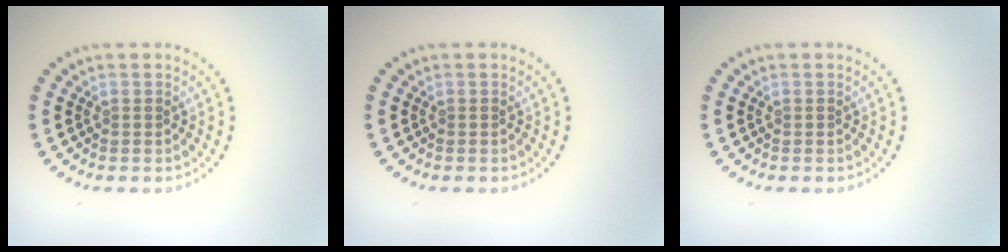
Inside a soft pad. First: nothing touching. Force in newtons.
{"total": 0.0}
{"total": 0.0}